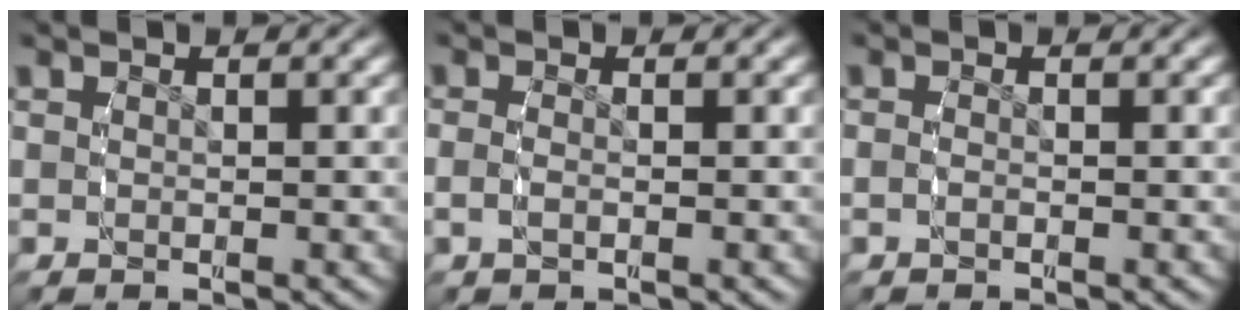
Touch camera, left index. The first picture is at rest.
{"total": 1.2, "force": [-0.6, 0.4, 1.0], "torque": [-0.031, -0.009, -0.006]}
{"total": 0.8, "force": [-0.6, 0.2, 0.5], "torque": [-0.018, -0.004, -0.010]}